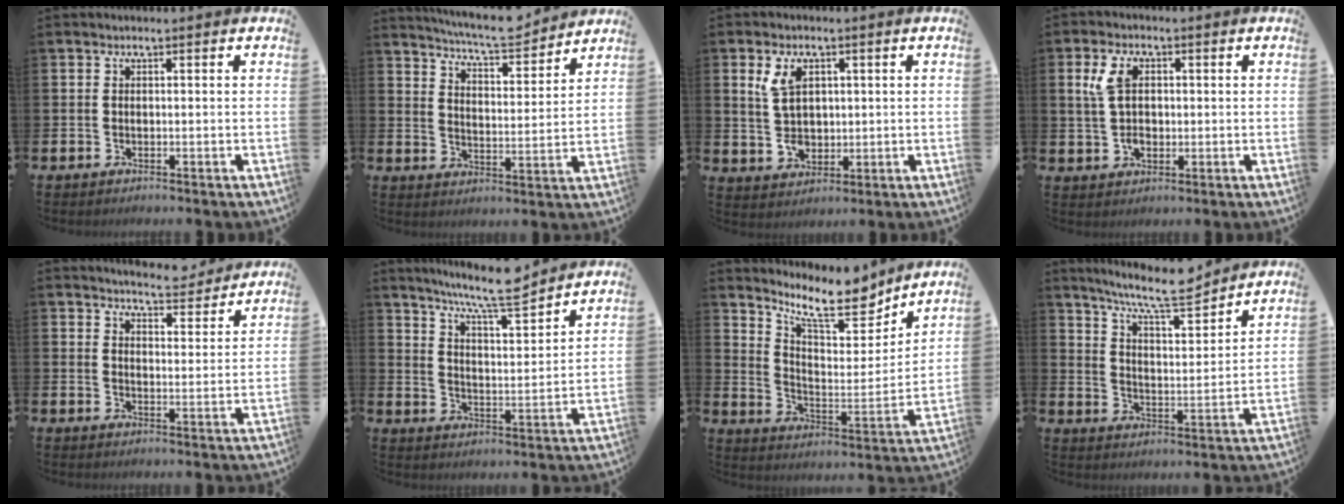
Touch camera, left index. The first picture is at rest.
{"total": 7.6, "force": [7.3, 1.0, 2.0], "torque": [-0.056, -0.052, 0.125]}
{"total": 5.3, "force": [2.0, 3.5, 3.4], "torque": [-0.057, 0.006, 0.031]}
{"total": 5.5, "force": [1.3, 3.5, 4.0], "torque": [-0.074, 0.011, 0.019]}
{"total": 5.3, "force": [5.3, 0.4, 0.2], "torque": [-0.010, -0.038, 0.093]}
{"total": 8.9, "force": [8.1, 0.4, 3.7], "torque": [-0.091, -0.049, 0.143]}
{"total": 11.0, "force": [9.7, 2.8, 4.4], "torque": [-0.094, -0.067, 0.169]}
{"total": 9.1, "force": [8.3, 0.8, 3.7], "torque": [-0.094, -0.047, 0.147]}